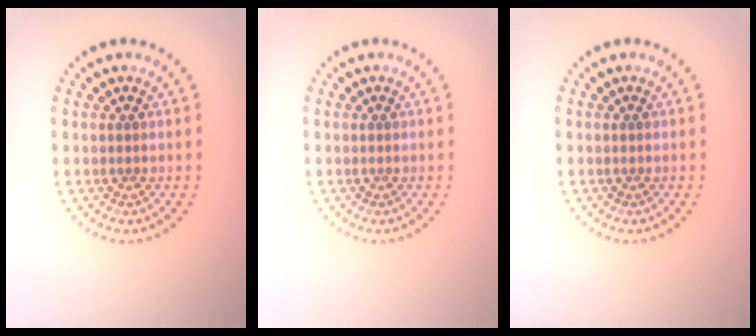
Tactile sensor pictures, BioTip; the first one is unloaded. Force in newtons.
{"total": 0.0}
{"total": 0.0}